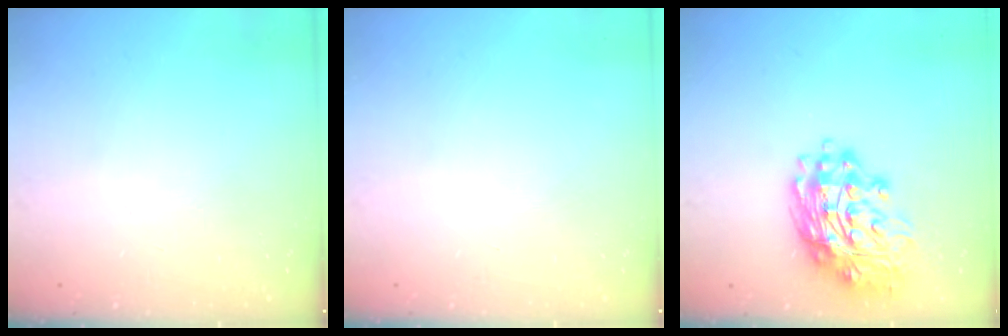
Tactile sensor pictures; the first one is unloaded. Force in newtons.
{"total": 0.0}
{"total": 16.8, "press": 16.7, "slide": 1.9}